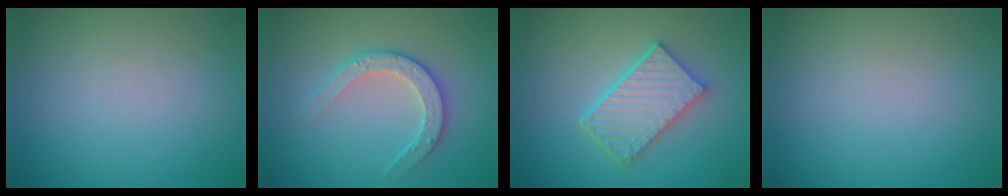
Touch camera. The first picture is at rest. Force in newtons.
{"total": 3.0, "press": 2.7, "slide": 1.3}
{"total": 5.2, "press": 4.3, "slide": 3.0}
{"total": 0.0}